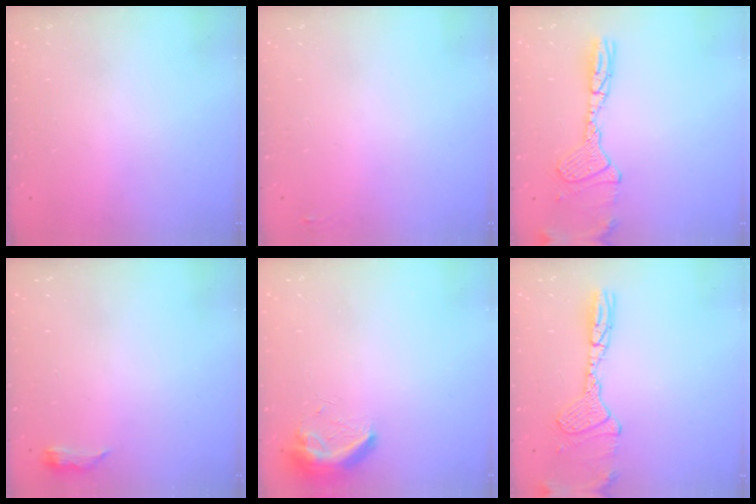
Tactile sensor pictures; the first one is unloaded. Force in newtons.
{"total": 8.1, "press": 2.7, "slide": 7.7}
{"total": 13.4, "press": 13.1, "slide": 2.6}
{"total": 3.8, "press": 3.3, "slide": 1.9}
{"total": 8.4, "press": 8.3, "slide": 0.7}
{"total": 13.4, "press": 13.1, "slide": 2.6}